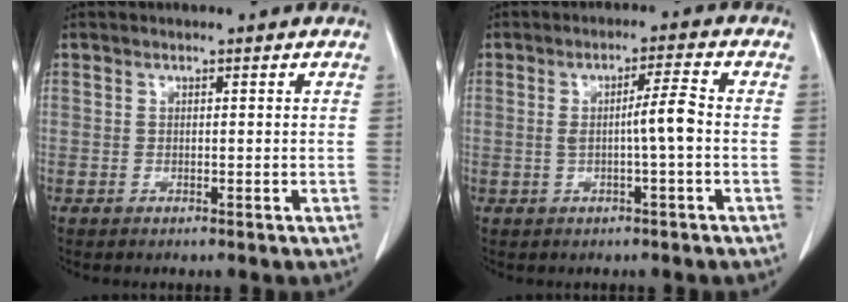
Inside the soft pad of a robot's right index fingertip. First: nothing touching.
{"total": 4.3, "force": [-0.4, -0.3, 4.3], "torque": [-0.072, 0.004, -0.006]}